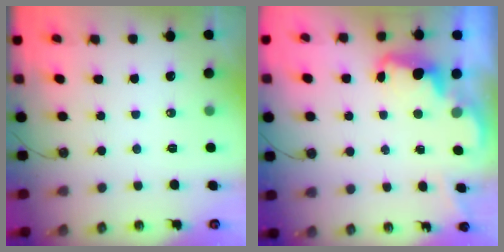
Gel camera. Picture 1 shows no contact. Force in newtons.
{"total": 2.4, "press": 2.3, "slide": 0.7}